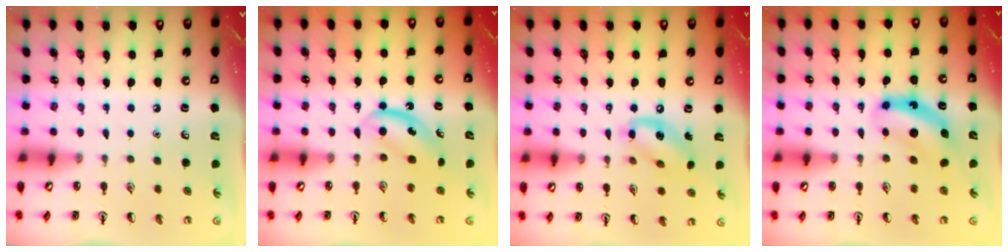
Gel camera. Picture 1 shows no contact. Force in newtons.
{"total": 5.4, "press": 5.4, "slide": 0.8}
{"total": 11.8, "press": 11.5, "slide": 2.6}
{"total": 8.0, "press": 7.8, "slide": 1.9}